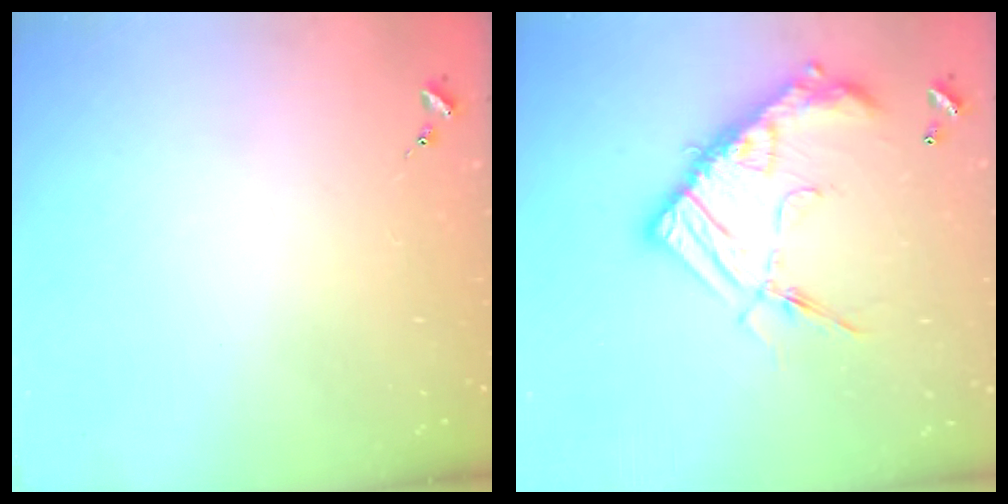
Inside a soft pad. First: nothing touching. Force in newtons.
{"total": 18.6, "press": 18.5, "slide": 1.7}